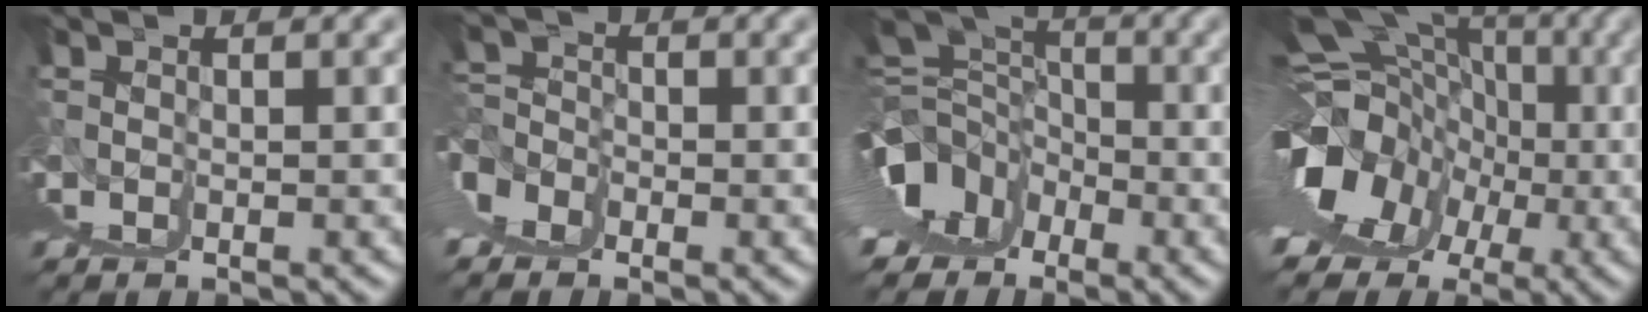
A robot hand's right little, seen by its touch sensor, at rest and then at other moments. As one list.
[{"total": 4.8, "force": [1.2, -4.4, -1.5], "torque": [0.034, 0.012, 0.024]}, {"total": 5.0, "force": [0.4, 0.0, 4.9], "torque": [-0.060, 0.009, 0.023]}, {"total": 11.5, "force": [1.5, 5.0, 10.2], "torque": [-0.120, 0.010, 0.035]}]